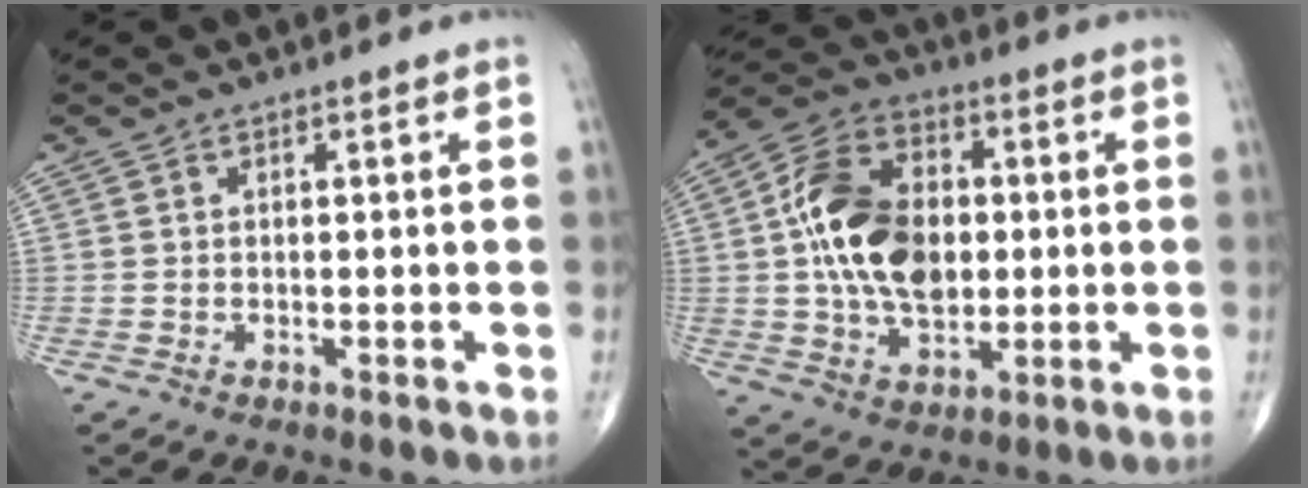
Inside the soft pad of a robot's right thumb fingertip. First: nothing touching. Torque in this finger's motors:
{"motor_torque": [2.43, 2.57, 1.52, 0.19, 0.17]}